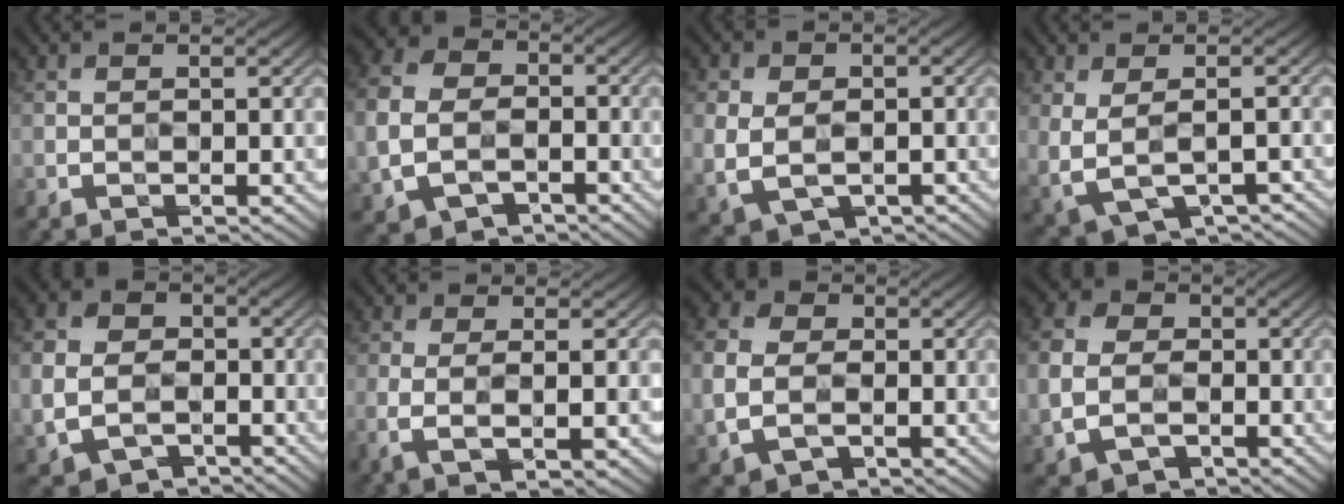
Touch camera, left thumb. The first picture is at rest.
{"total": 8.2, "force": [-2.6, 6.5, 4.4], "torque": [-0.133, -0.020, -0.060]}
{"total": 7.7, "force": [-0.8, 6.5, 4.1], "torque": [-0.102, -0.011, -0.021]}
{"total": 5.1, "force": [-0.1, 2.8, 4.2], "torque": [-0.105, -0.025, 0.014]}
{"total": 8.1, "force": [-2.2, 6.8, 3.8], "torque": [-0.120, -0.016, -0.054]}
{"total": 4.5, "force": [-0.6, 1.2, 4.3], "torque": [-0.093, -0.007, -0.010]}
{"total": 7.2, "force": [-0.8, 6.0, 4.0], "torque": [-0.121, -0.002, -0.029]}
{"total": 8.1, "force": [-1.4, 6.8, 4.2], "torque": [-0.131, -0.012, -0.042]}